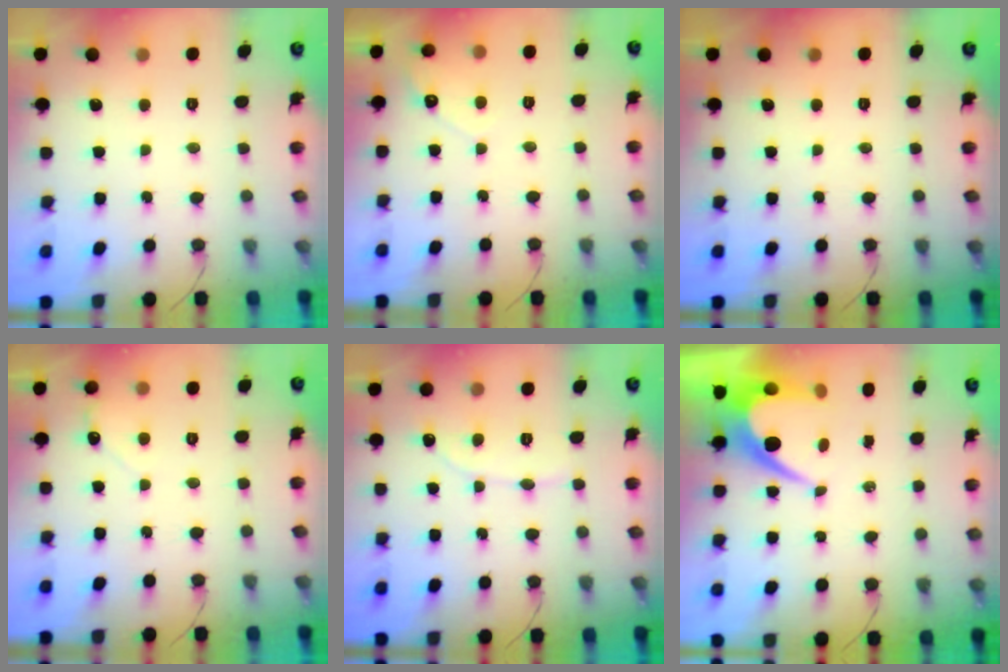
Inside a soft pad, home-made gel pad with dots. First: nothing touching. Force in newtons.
{"total": 4.4, "press": 4.4, "slide": 0.4}
{"total": 0.0}
{"total": 2.7, "press": 2.7, "slide": 0.2}
{"total": 5.6, "press": 5.6, "slide": 0.4}
{"total": 8.7, "press": 8.7, "slide": 0.5}